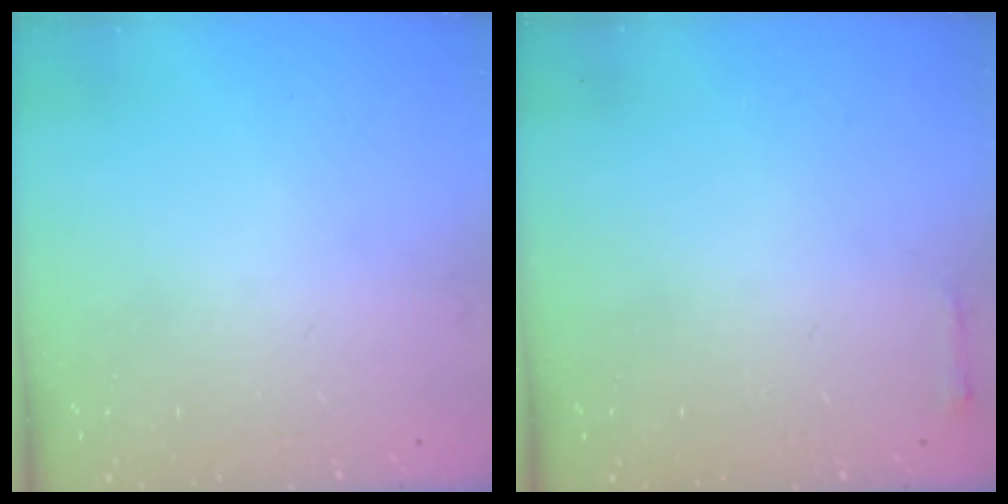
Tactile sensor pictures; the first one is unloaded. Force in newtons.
{"total": 2.3, "press": 2.3, "slide": 0.5}